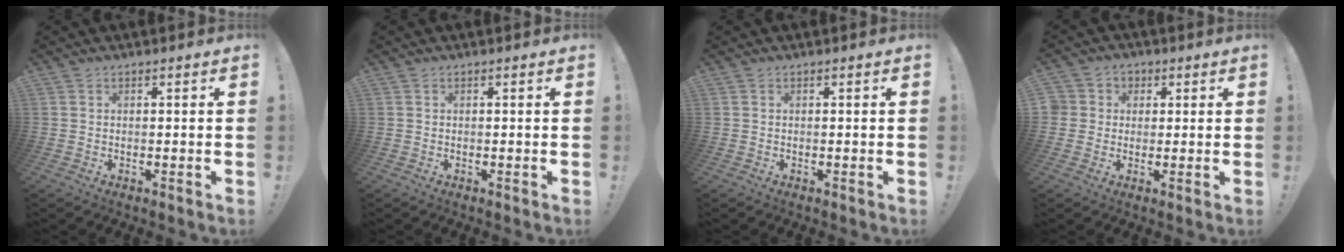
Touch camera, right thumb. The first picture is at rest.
{"total": 0.0}
{"total": 0.0}
{"total": 4.9, "force": [0.4, 4.8, 1.0], "torque": [-0.029, 0.005, 0.007]}